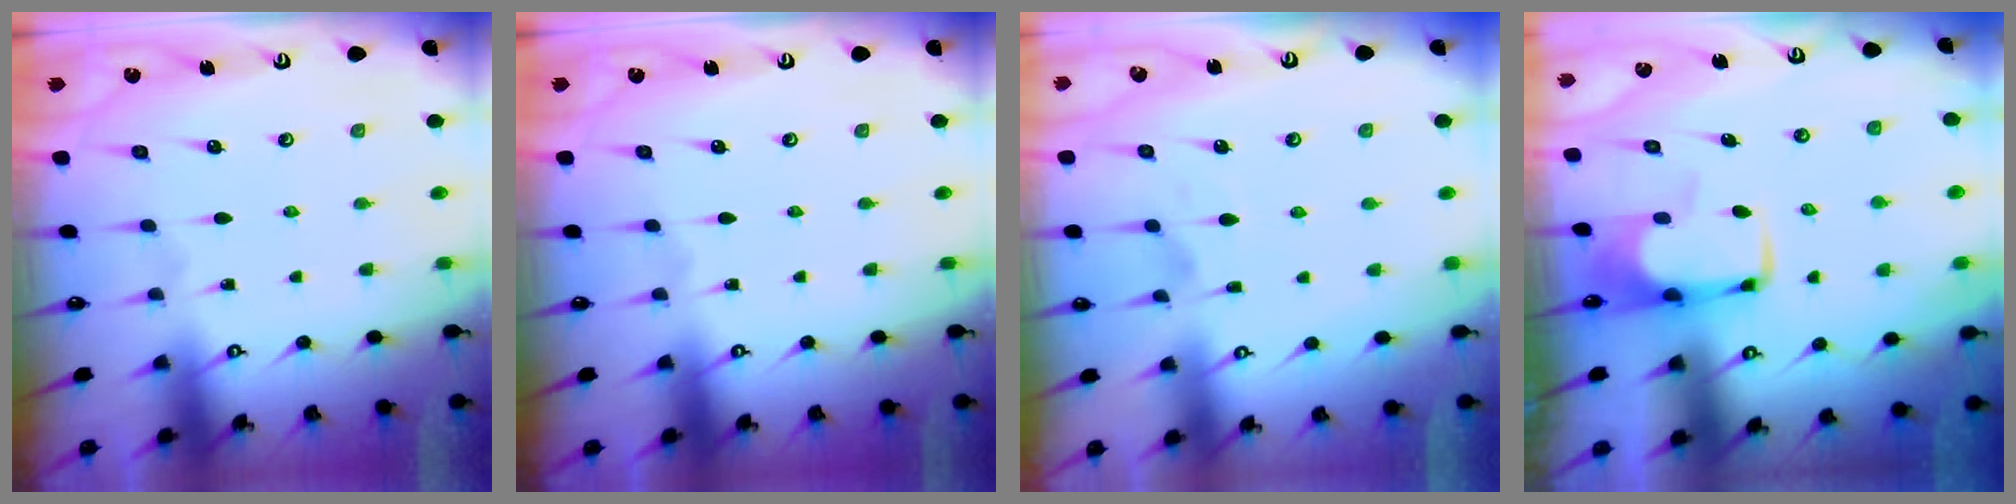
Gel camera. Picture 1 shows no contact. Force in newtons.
{"total": 0.0}
{"total": 3.2, "press": 3.0, "slide": 1.3}
{"total": 1.6, "press": 1.5, "slide": 0.4}